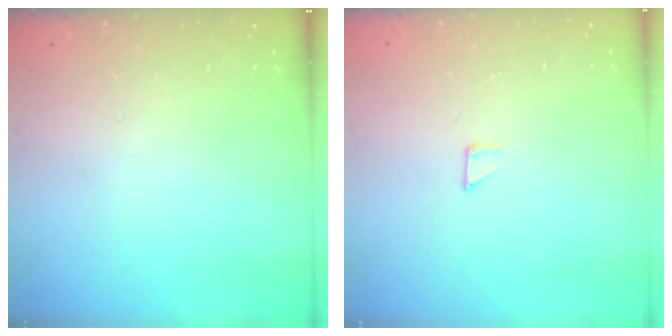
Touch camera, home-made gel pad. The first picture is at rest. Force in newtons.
{"total": 2.3, "press": 2.3, "slide": 0.2}